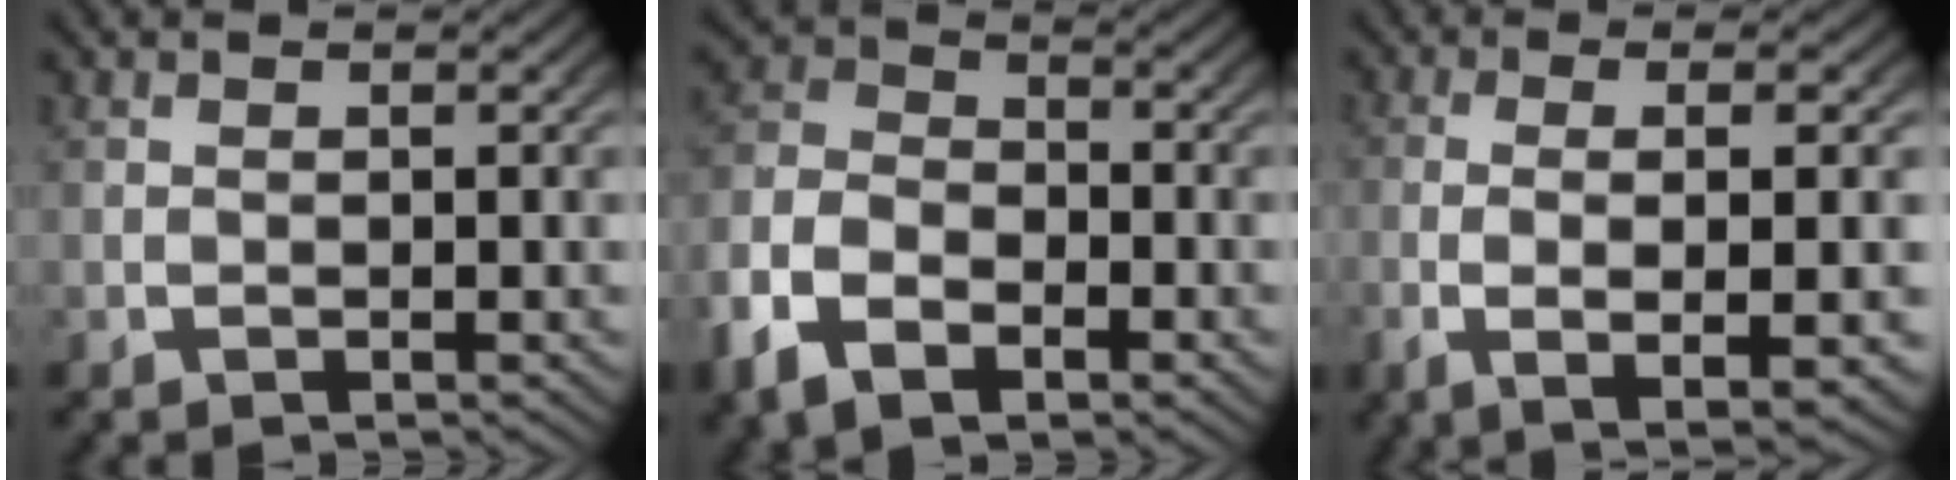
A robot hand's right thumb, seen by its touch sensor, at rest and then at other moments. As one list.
[{"total": 7.5, "force": [-2.2, 5.6, 4.5], "torque": [-0.107, -0.015, -0.039]}, {"total": 7.6, "force": [-1.4, 2.2, 7.1], "torque": [-0.139, -0.015, -0.009]}]